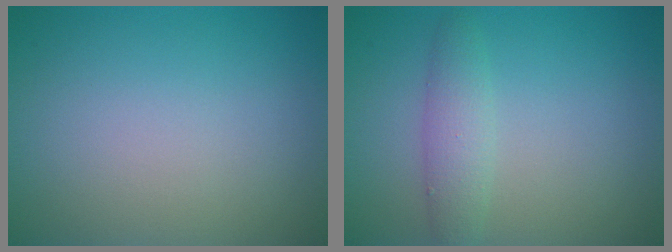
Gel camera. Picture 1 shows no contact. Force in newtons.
{"total": 2.4, "press": 2.4, "slide": 0.2}